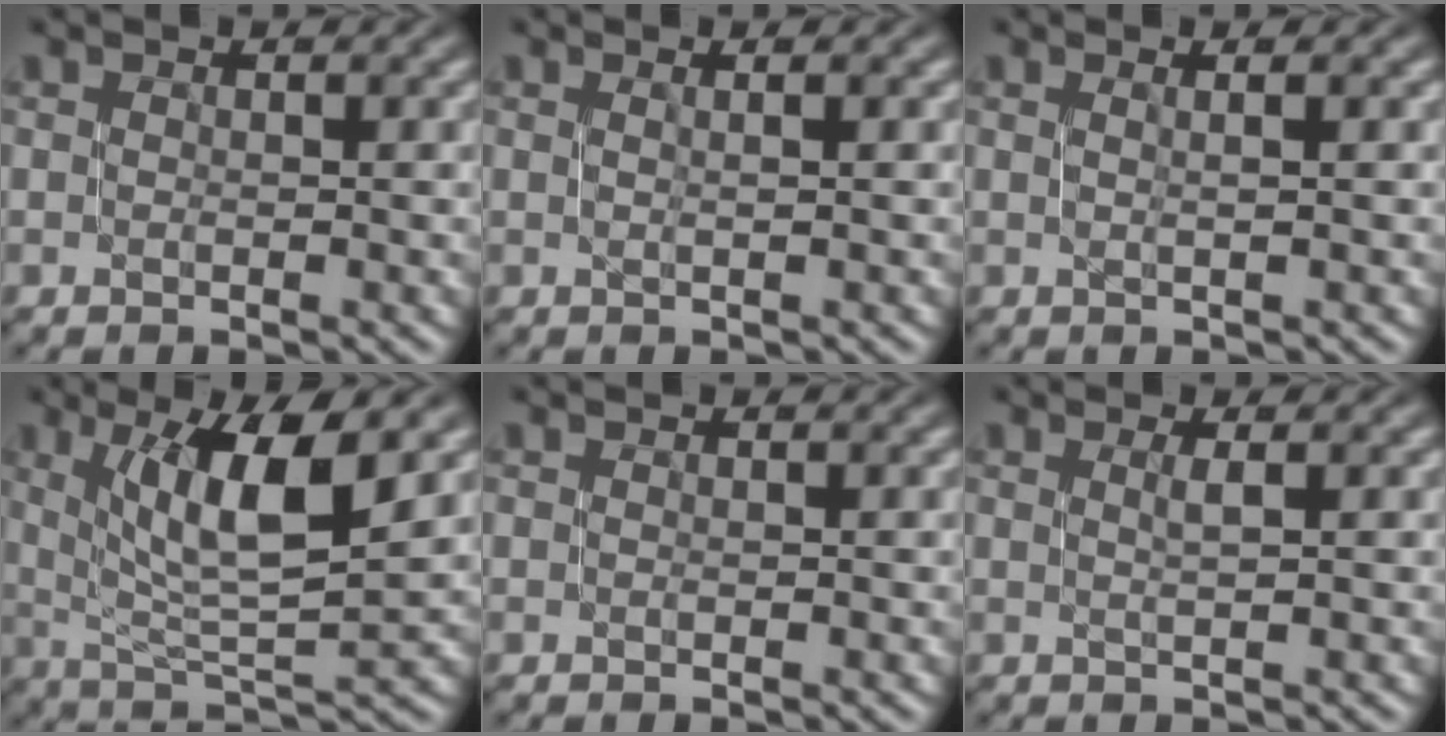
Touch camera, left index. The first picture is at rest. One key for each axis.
{"total": 1.0, "fx": 0.2, "fy": 0.3, "fz": 0.9, "tx": -0.010, "ty": 0.007, "tz": -0.002}
{"total": 1.2, "fx": 0.3, "fy": 0.3, "fz": 1.2, "tx": -0.017, "ty": 0.006, "tz": -0.001}
{"total": 8.3, "fx": 2.7, "fy": 2.0, "fz": 7.5, "tx": -0.119, "ty": -0.003, "tz": 0.053}
{"total": 0.0}
{"total": 1.1, "fx": 0.3, "fy": 0.2, "fz": 1.0, "tx": -0.018, "ty": 0.007, "tz": 0.000}